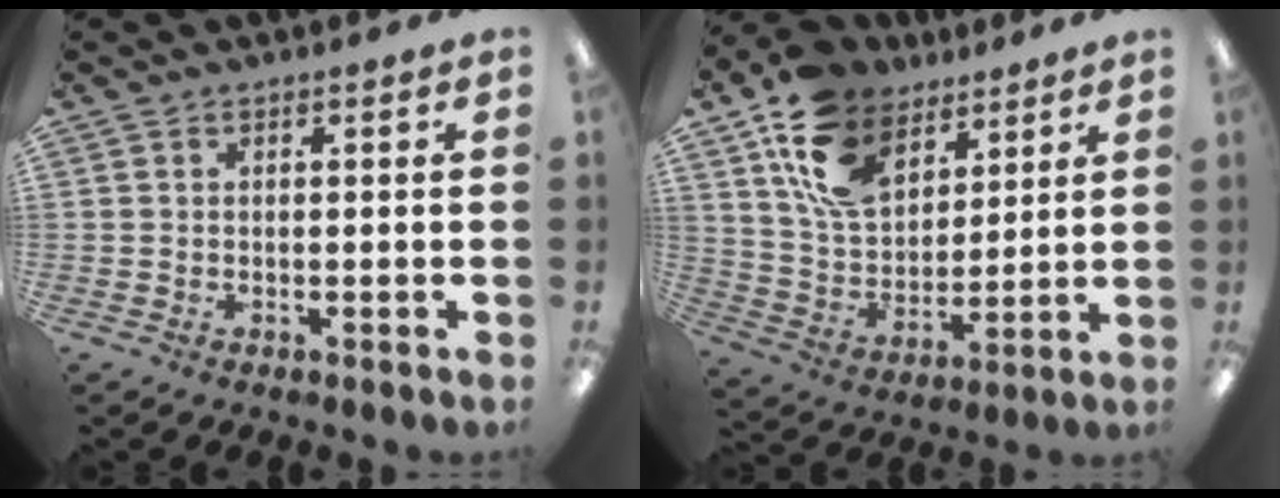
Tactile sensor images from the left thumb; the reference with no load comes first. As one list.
[{"total": 16.4, "force": [9.9, 10.6, 7.7], "torque": [-0.155, -0.038, 0.192]}]